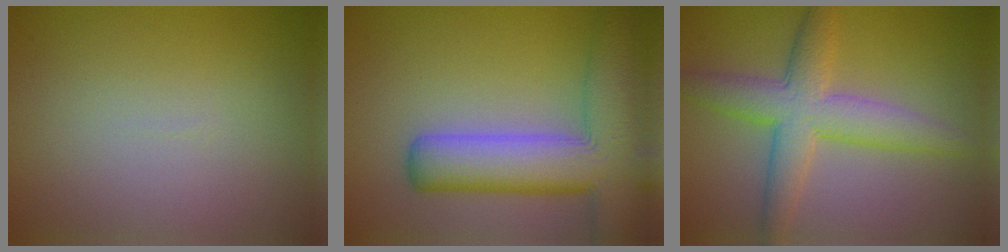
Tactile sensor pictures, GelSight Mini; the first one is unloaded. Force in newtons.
{"total": 9.3, "press": 9.2, "slide": 0.5}
{"total": 5.6, "press": 5.6, "slide": 0.1}